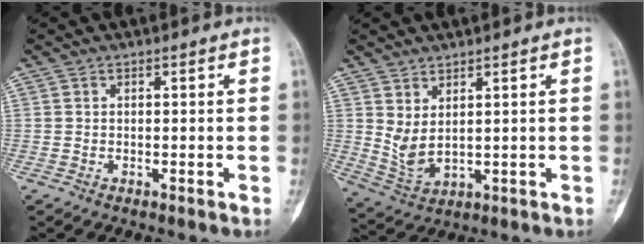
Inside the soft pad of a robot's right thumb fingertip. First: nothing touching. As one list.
[{"total": 5.6, "force": [2.1, 2.6, 4.5], "torque": [-0.089, -0.021, 0.058]}]